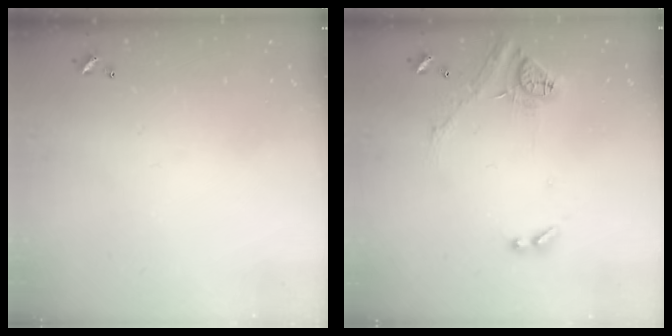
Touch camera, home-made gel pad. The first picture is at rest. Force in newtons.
{"total": 15.6, "press": 15.6, "slide": 1.1}